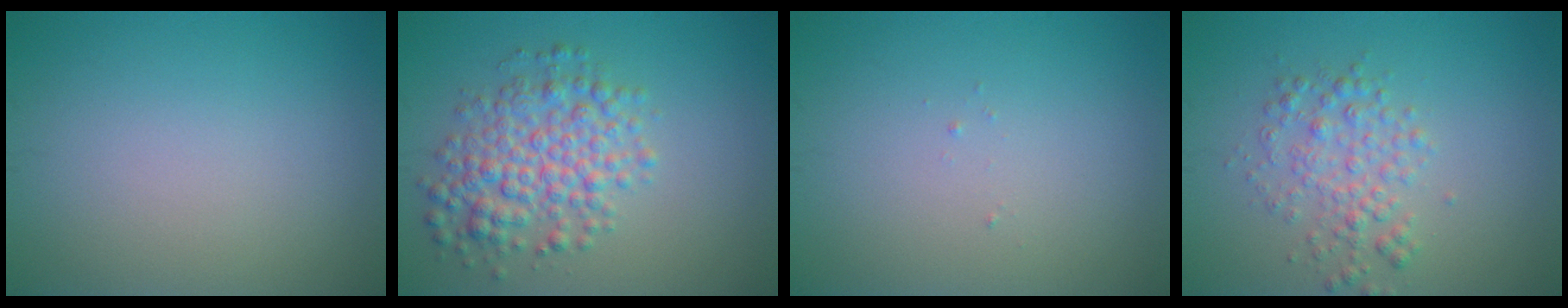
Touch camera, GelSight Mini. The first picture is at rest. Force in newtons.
{"total": 5.1, "press": 5.1, "slide": 0.1}
{"total": 0.0}
{"total": 2.9, "press": 2.9, "slide": 0.0}